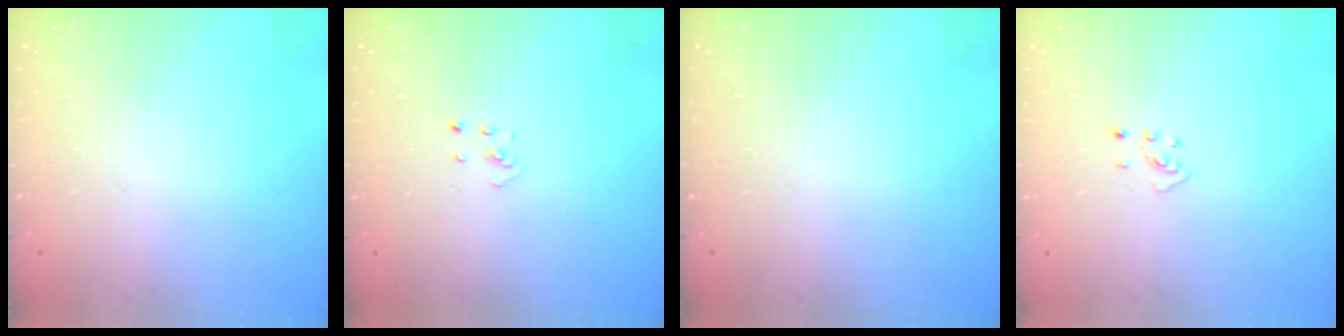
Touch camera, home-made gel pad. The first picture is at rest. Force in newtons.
{"total": 1.9, "press": 1.9, "slide": 0.1}
{"total": 0.0}
{"total": 2.7, "press": 2.7, "slide": 0.5}